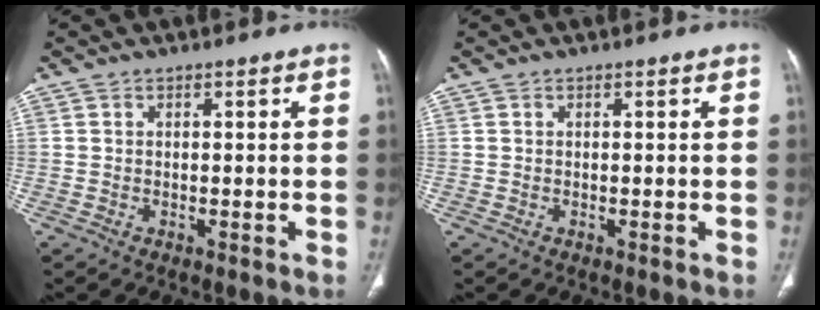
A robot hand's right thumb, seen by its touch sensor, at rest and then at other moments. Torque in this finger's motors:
{"motor_torque": [0.00, 0.00, -0.05, -0.05, 0.00]}